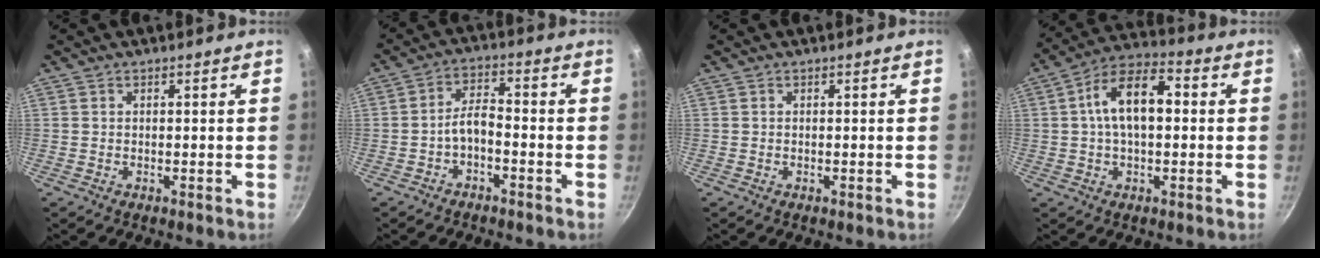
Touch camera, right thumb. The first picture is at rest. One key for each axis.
{"total": 4.0, "fx": -1.7, "fy": 1.8, "fz": 3.1, "tx": -0.053, "ty": 0.029, "tz": -0.036}
{"total": 0.0}
{"total": 12.4, "fx": 1.4, "fy": 6.6, "fz": 10.4, "tx": -0.180, "ty": 0.030, "tz": 0.015}